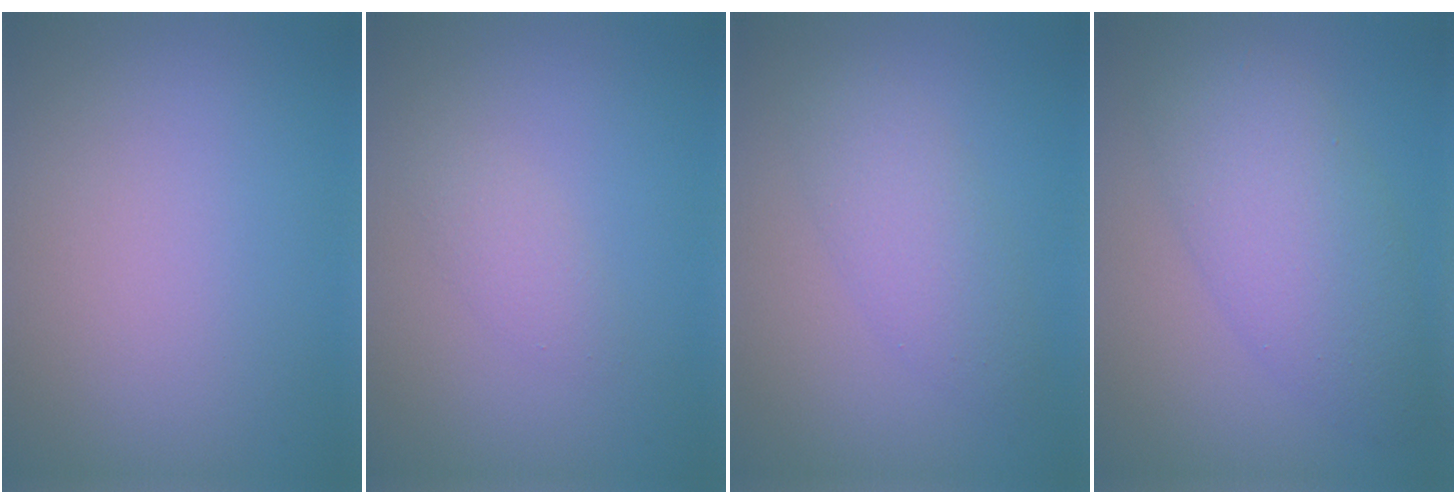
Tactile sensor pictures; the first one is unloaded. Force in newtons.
{"total": 1.4, "press": 1.4, "slide": 0.1}
{"total": 2.3, "press": 2.3, "slide": 0.2}
{"total": 6.4, "press": 6.4, "slide": 0.2}